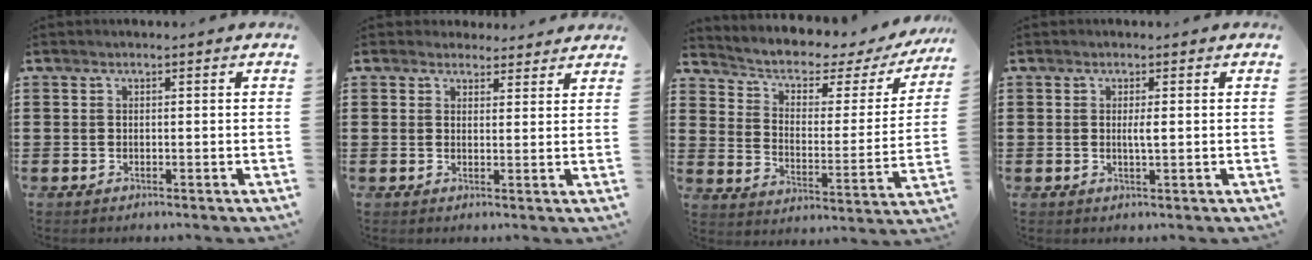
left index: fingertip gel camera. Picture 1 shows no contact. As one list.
[{"total": 2.7, "force": [2.5, 1.1, 0.1], "torque": [-0.002, -0.004, 0.047]}, {"total": 4.0, "force": [2.5, 1.9, 2.6], "torque": [-0.063, -0.018, 0.033]}, {"total": 1.7, "force": [0.1, 0.1, 1.7], "torque": [-0.033, -0.003, 0.002]}]